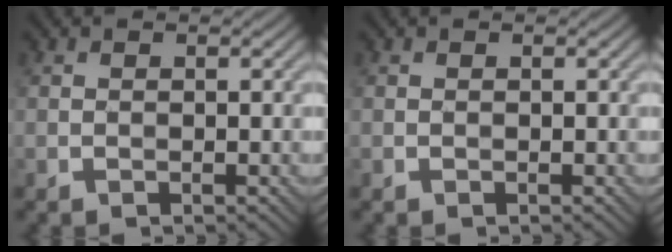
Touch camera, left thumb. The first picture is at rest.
{"total": 0.0}